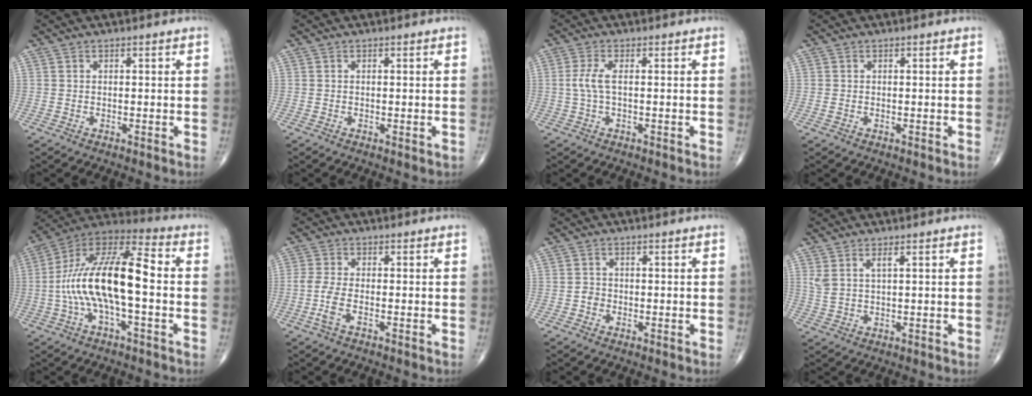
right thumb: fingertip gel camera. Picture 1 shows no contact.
{"total": 1.1, "force": [-0.3, 0.3, 1.0], "torque": [-0.014, -0.003, -0.003]}
{"total": 3.3, "force": [0.0, 1.0, 3.2], "torque": [-0.086, 0.004, -0.003]}
{"total": 0.6, "force": [-0.2, 0.4, 0.4], "torque": [-0.012, 0.002, -0.001]}
{"total": 18.5, "force": [-1.8, 6.7, 17.1], "torque": [-0.331, 0.050, -0.039]}
{"total": 4.0, "force": [-1.6, 1.2, 3.5], "torque": [-0.093, 0.001, -0.036]}
{"total": 1.5, "force": [-0.6, 1.3, 0.5], "torque": [0.000, 0.006, -0.013]}
{"total": 3.2, "force": [1.5, 0.8, 2.8], "torque": [-0.067, -0.002, 0.038]}